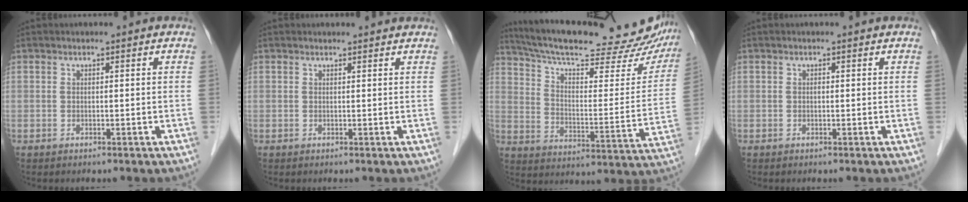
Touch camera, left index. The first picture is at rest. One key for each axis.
{"total": 2.2, "fx": 2.2, "fy": 0.4, "fz": 0.3, "tx": -0.013, "ty": 0.005, "tz": 0.019}
{"total": 30.5, "fx": 27.0, "fy": 6.2, "fz": 12.7, "tx": -0.207, "ty": -0.042, "tz": 0.354}
{"total": 0.0}